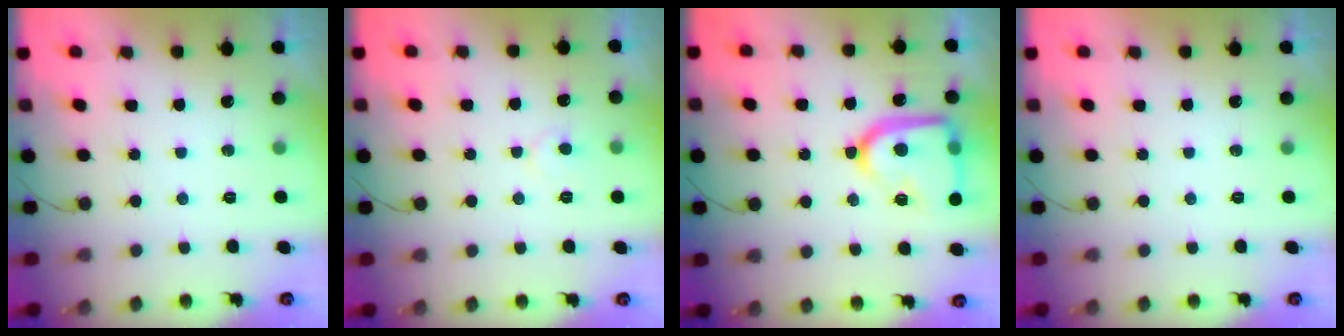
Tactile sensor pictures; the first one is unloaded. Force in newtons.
{"total": 4.7, "press": 4.7, "slide": 0.4}
{"total": 19.2, "press": 19.1, "slide": 1.7}
{"total": 0.0}